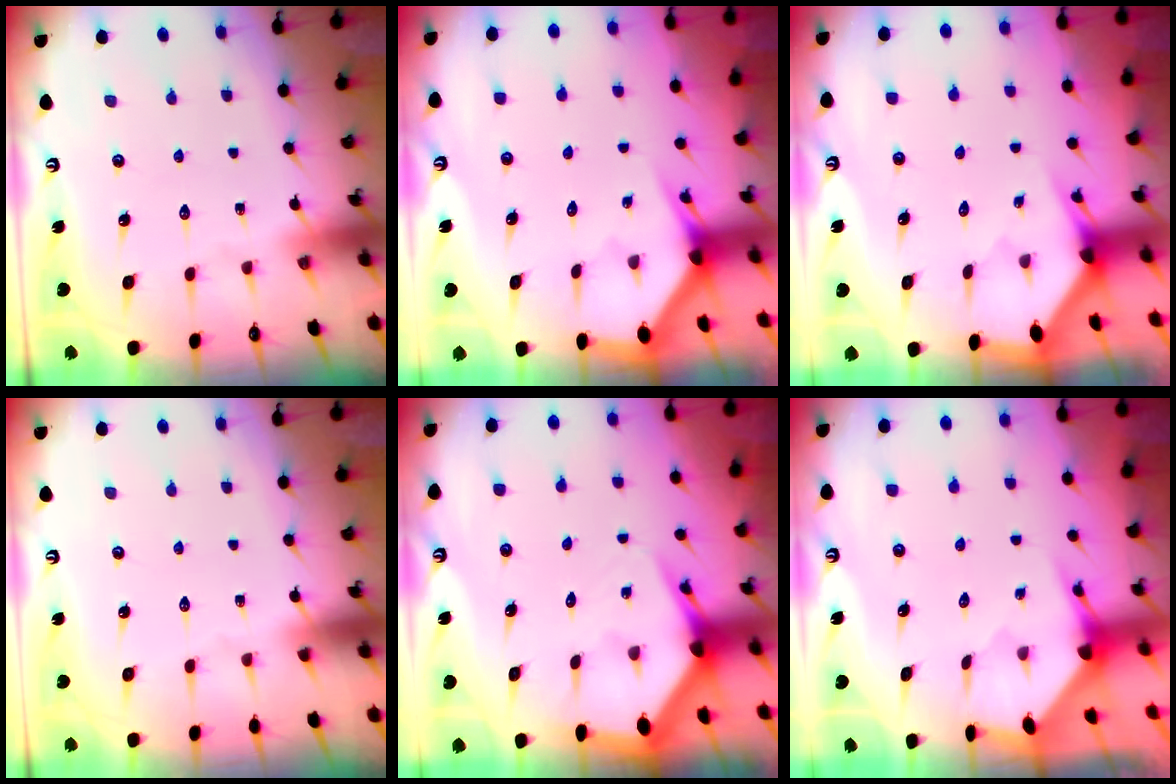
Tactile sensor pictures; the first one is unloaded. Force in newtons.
{"total": 2.9, "press": 2.9, "slide": 0.1}
{"total": 2.4, "press": 2.4, "slide": 0.2}
{"total": 0.0}
{"total": 4.3, "press": 4.2, "slide": 0.7}
{"total": 3.5, "press": 3.5, "slide": 0.3}